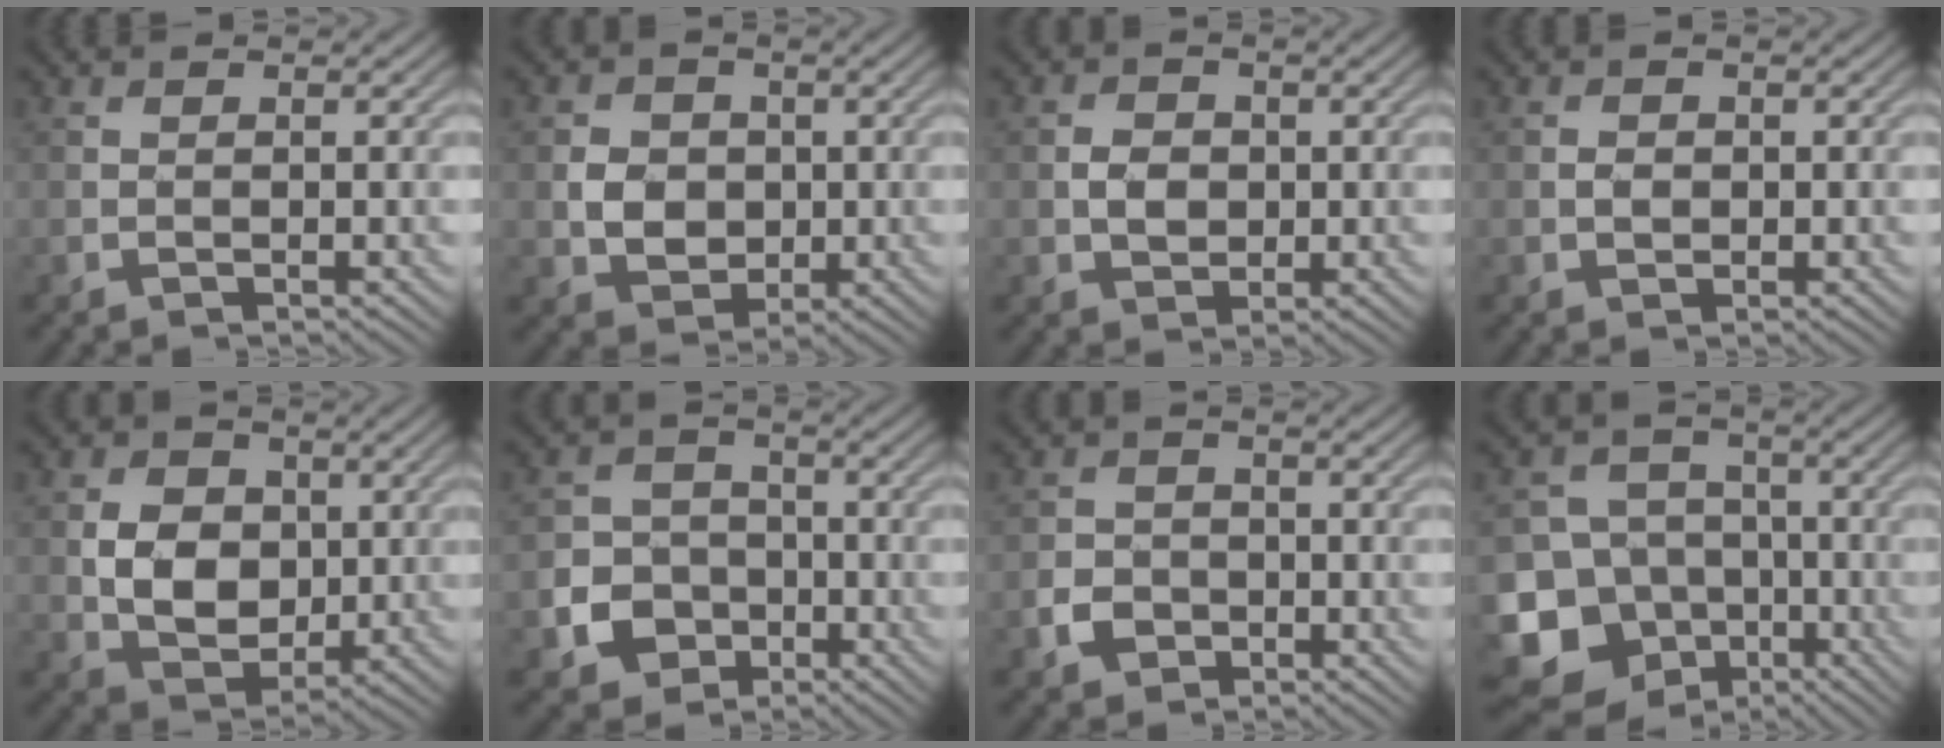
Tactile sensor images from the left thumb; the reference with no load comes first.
{"total": 4.7, "force": [0.0, 4.2, 2.2], "torque": [-0.051, -0.002, -0.008]}
{"total": 2.9, "force": [-0.1, 2.4, 1.6], "torque": [-0.032, -0.003, -0.006]}
{"total": 1.2, "force": [-0.1, 1.0, 0.7], "torque": [-0.013, -0.003, -0.004]}
{"total": 6.7, "force": [0.5, 5.3, 4.1], "torque": [-0.086, -0.001, 0.007]}
{"total": 7.2, "force": [-2.9, 6.2, 2.2], "torque": [-0.051, -0.017, -0.077]}
{"total": 3.3, "force": [-1.4, 2.7, 1.1], "torque": [-0.023, -0.001, -0.030]}
{"total": 15.3, "force": [-7.1, 12.6, 5.0], "torque": [-0.155, -0.035, -0.125]}